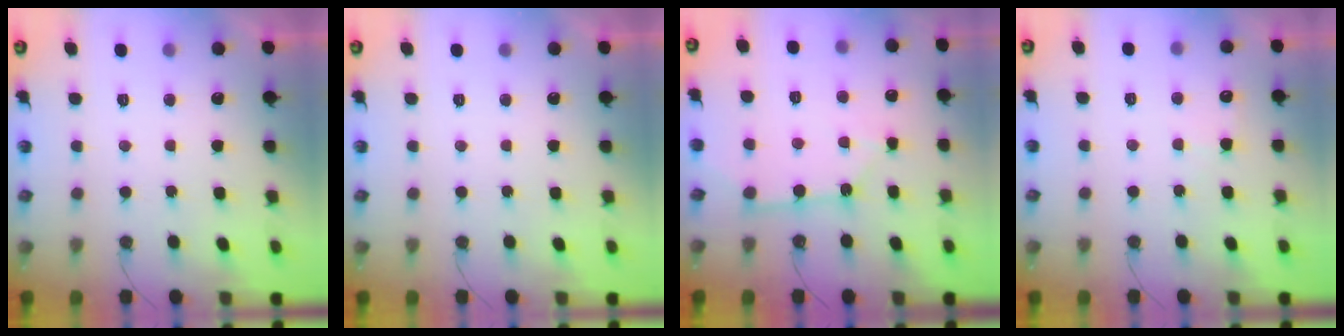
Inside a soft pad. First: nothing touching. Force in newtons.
{"total": 0.0}
{"total": 6.0, "press": 6.0, "slide": 0.4}
{"total": 5.3, "press": 5.2, "slide": 0.8}